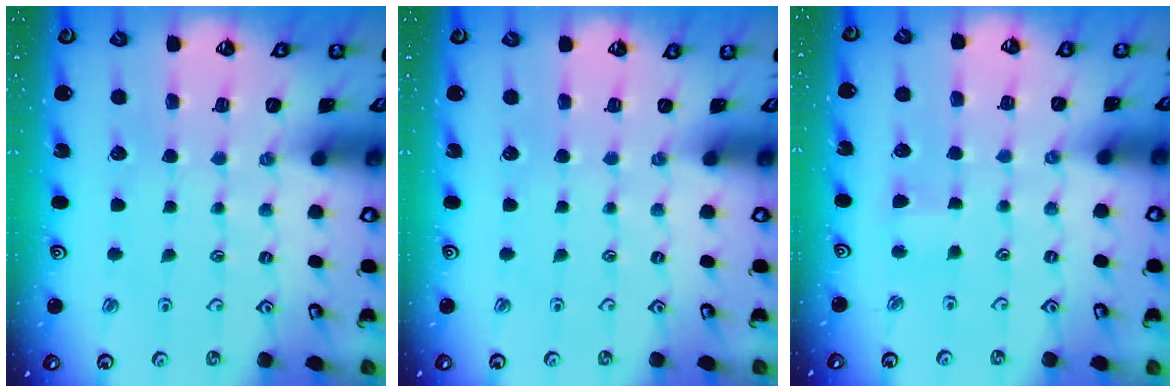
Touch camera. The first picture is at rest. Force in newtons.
{"total": 0.0}
{"total": 2.1, "press": 2.0, "slide": 0.4}